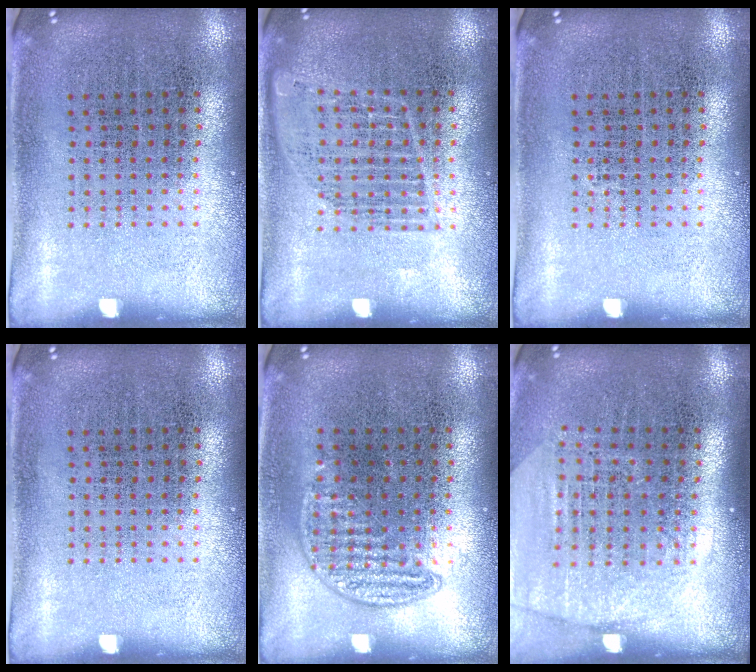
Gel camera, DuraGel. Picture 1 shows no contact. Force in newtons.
{"total": 1.1, "press": 1.1, "slide": 0.3}
{"total": 0.0}
{"total": 0.0}
{"total": 0.8, "press": 0.7, "slide": 0.4}
{"total": 1.8, "press": 1.6, "slide": 0.7}